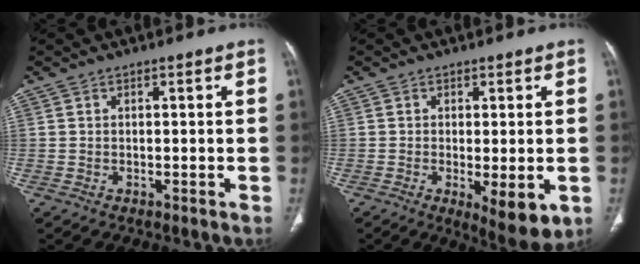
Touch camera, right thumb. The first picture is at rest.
{"total": 7.9, "force": [-2.1, 2.6, 7.2], "torque": [-0.102, -0.021, -0.026]}